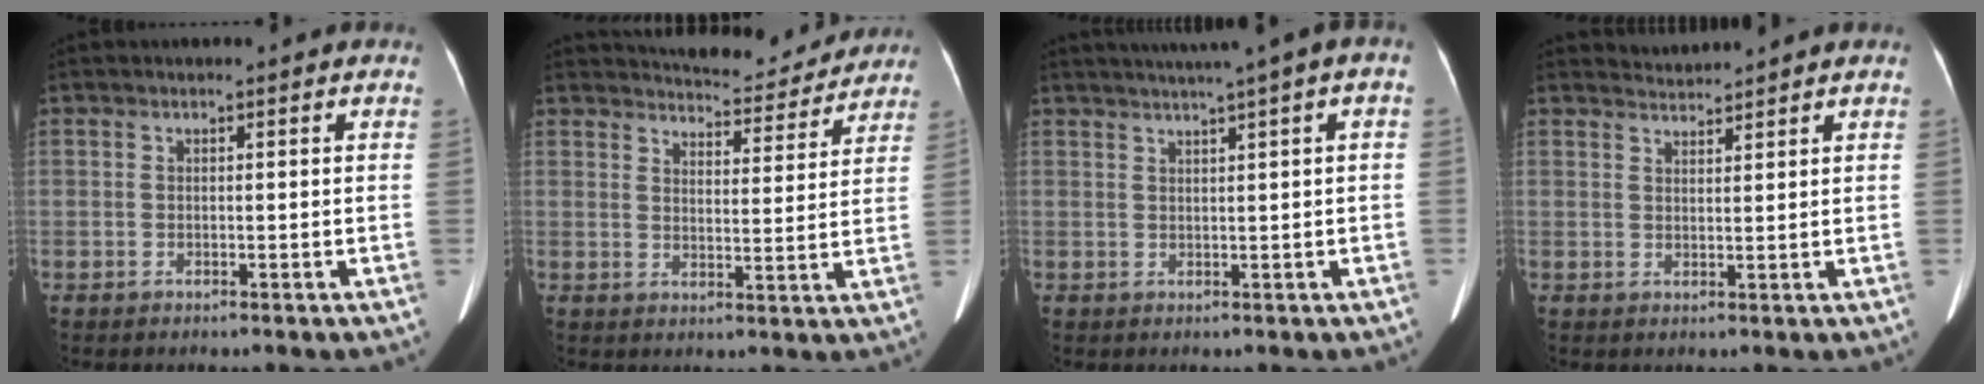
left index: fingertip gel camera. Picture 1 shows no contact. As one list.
[{"total": 11.3, "force": [10.8, 2.4, 2.0], "torque": [-0.020, -0.005, 0.136]}, {"total": 7.0, "force": [4.0, 0.0, 5.7], "torque": [-0.084, 0.037, 0.059]}, {"total": 2.3, "force": [2.2, -0.5, -0.6], "torque": [0.000, 0.008, 0.049]}]